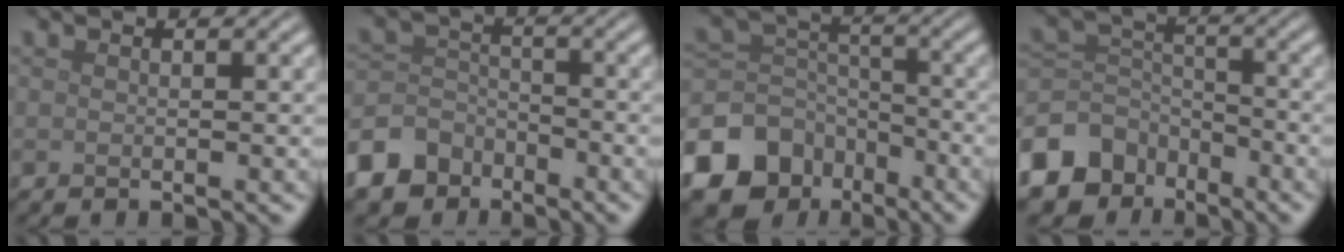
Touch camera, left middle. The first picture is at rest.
{"total": 6.6, "force": [-4.9, 4.3, 1.4], "torque": [-0.020, -0.002, -0.100]}
{"total": 12.6, "force": [-7.7, 9.3, 3.6], "torque": [-0.105, -0.028, -0.139]}
{"total": 7.8, "force": [-5.3, 5.4, 2.0], "torque": [-0.041, 0.005, -0.110]}